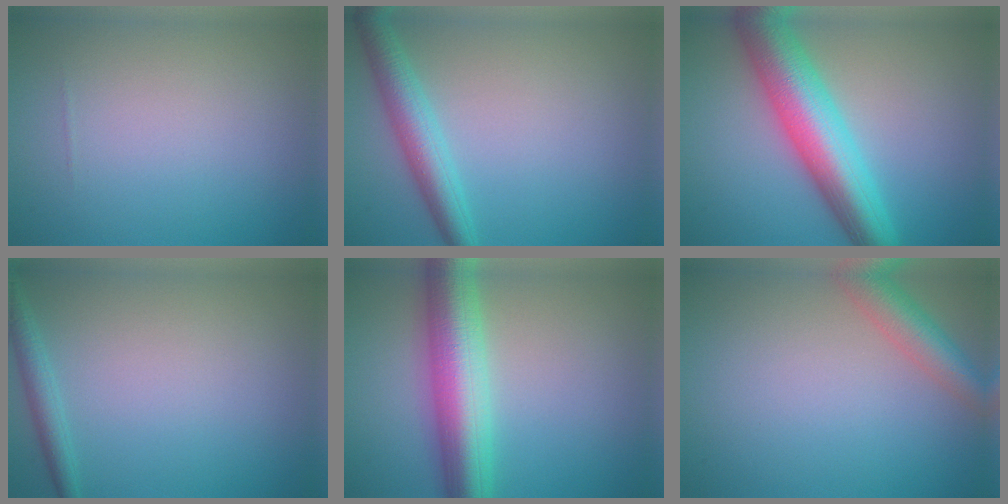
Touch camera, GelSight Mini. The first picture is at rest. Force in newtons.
{"total": 4.0, "press": 4.0, "slide": 0.1}
{"total": 9.2, "press": 9.2, "slide": 0.3}
{"total": 1.8, "press": 1.8, "slide": 0.1}
{"total": 8.4, "press": 8.4, "slide": 0.2}
{"total": 3.9, "press": 3.9, "slide": 0.2}